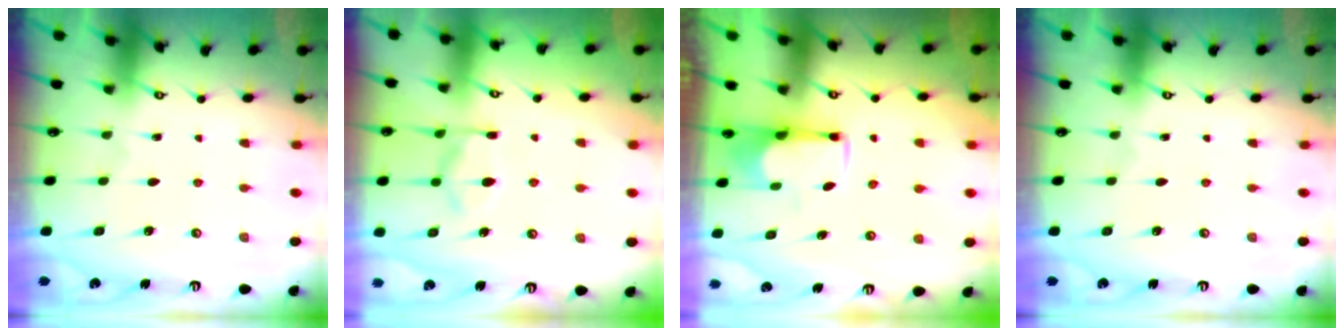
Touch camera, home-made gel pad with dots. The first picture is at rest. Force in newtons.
{"total": 5.1, "press": 4.8, "slide": 1.8}
{"total": 2.6, "press": 2.4, "slide": 1.1}
{"total": 0.0}